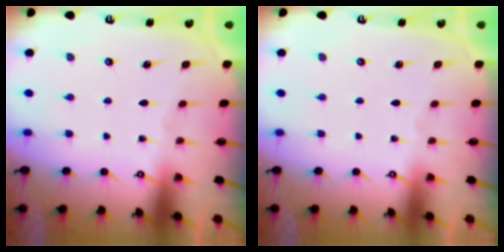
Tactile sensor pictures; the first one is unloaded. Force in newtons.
{"total": 0.0}